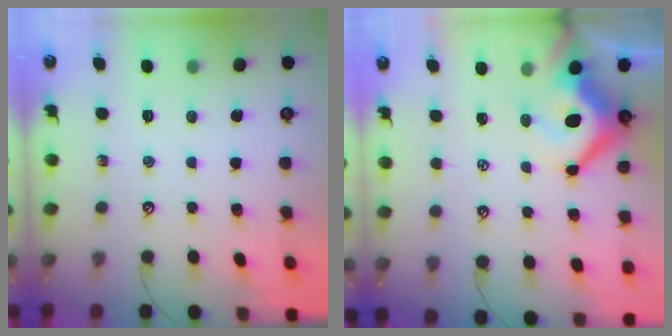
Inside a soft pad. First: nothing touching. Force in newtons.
{"total": 10.4, "press": 10.2, "slide": 2.0}